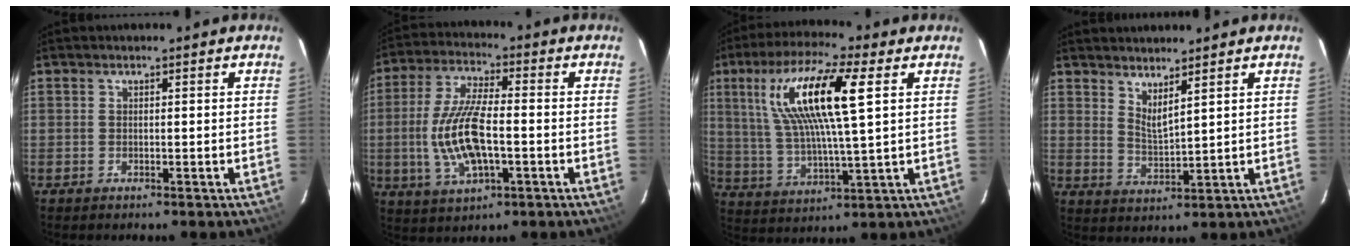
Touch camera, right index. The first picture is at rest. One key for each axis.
{"total": 13.4, "fx": -2.2, "fy": 5.0, "fz": 12.3, "tx": -0.258, "ty": -0.001, "tz": -0.038}
{"total": 16.7, "fx": 5.6, "fy": 3.0, "fz": 15.4, "tx": -0.294, "ty": 0.013, "tz": 0.109}
{"total": 4.3, "fx": 3.5, "fy": 0.4, "fz": 2.6, "tx": -0.046, "ty": -0.011, "tz": 0.059}